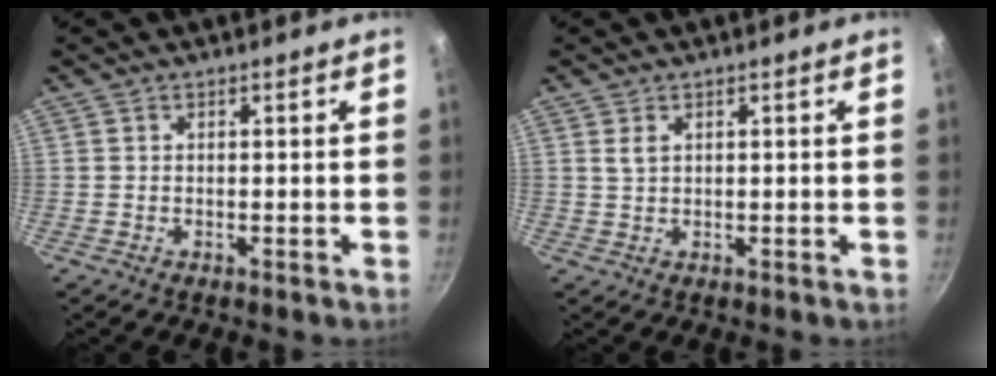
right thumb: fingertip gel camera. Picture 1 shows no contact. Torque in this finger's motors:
{"motor_torque": [0.23, 1.03, 0.35, 0.23, -0.02]}